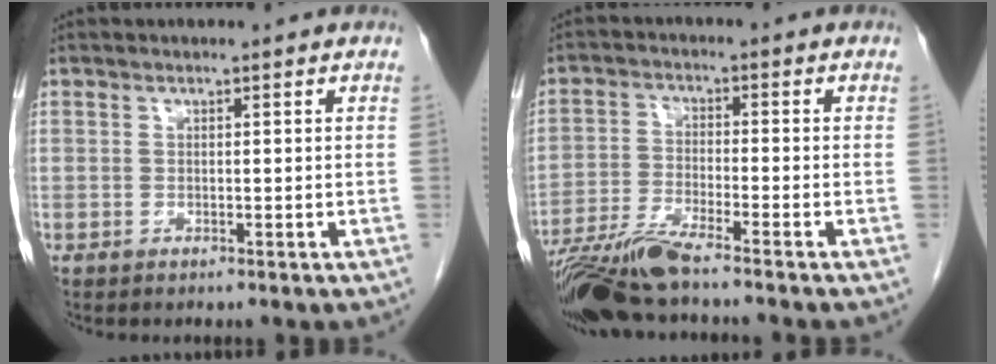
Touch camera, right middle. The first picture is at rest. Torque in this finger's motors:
{"motor_torque": [1.13, -1.01, 0.14, 0.04]}